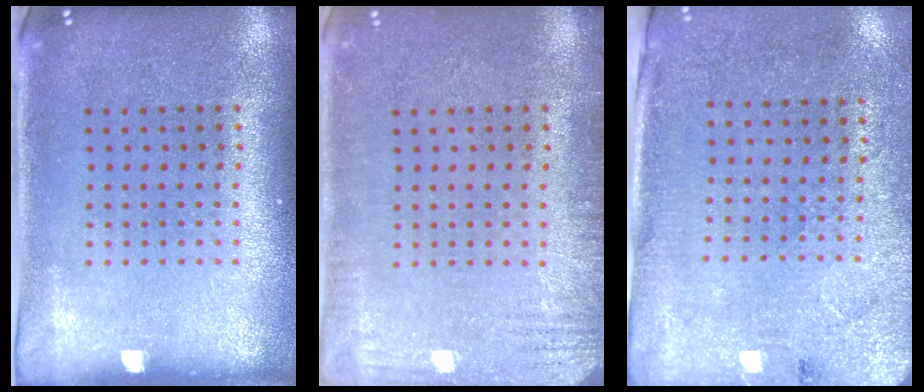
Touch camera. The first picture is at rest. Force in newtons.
{"total": 2.5, "press": 2.5, "slide": 0.4}
{"total": 2.7, "press": 2.3, "slide": 1.4}